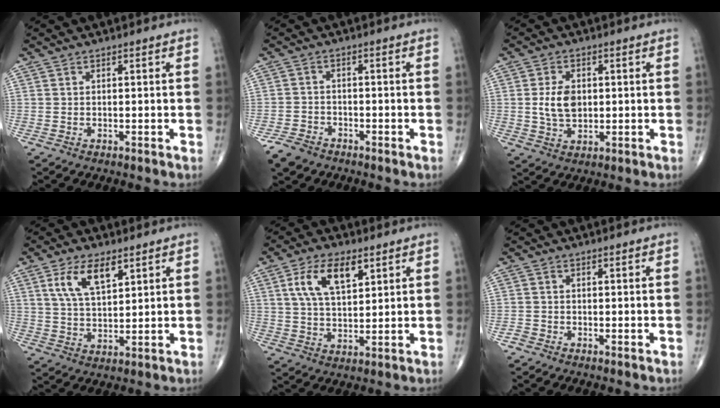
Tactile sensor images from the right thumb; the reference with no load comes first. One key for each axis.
{"total": 4.8, "fx": -3.5, "fy": 2.9, "fz": 1.5, "tx": -0.030, "ty": 0.009, "tz": -0.066}
{"total": 6.5, "fx": 0.5, "fy": 4.2, "fz": 4.9, "tx": -0.083, "ty": -0.004, "tz": 0.012}
{"total": 8.8, "fx": 4.3, "fy": 4.0, "fz": 6.6, "tx": -0.111, "ty": -0.018, "tz": 0.085}
{"total": 10.0, "fx": 4.3, "fy": 4.9, "fz": 7.6, "tx": -0.131, "ty": -0.011, "tz": 0.082}
{"total": 1.0, "fx": -0.8, "fy": 0.6, "fz": 0.4, "tx": -0.004, "ty": 0.000, "tz": -0.021}